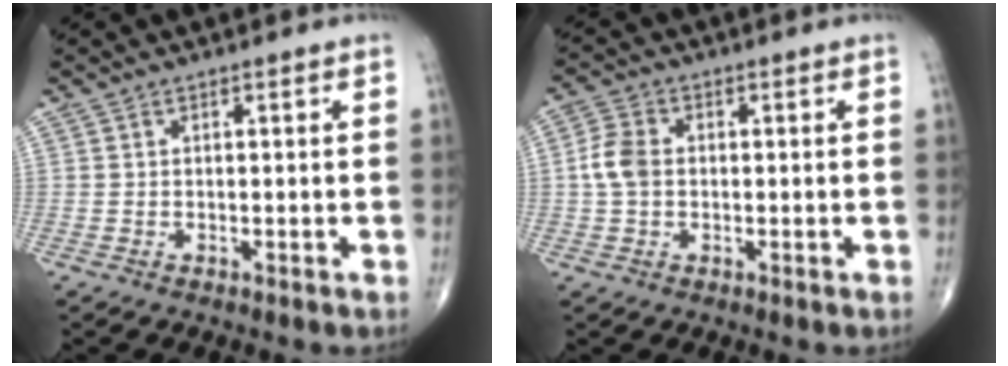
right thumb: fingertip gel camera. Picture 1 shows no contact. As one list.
[{"total": 5.0, "force": [0.0, 3.6, 3.5], "torque": [-0.076, 0.011, -0.007]}]